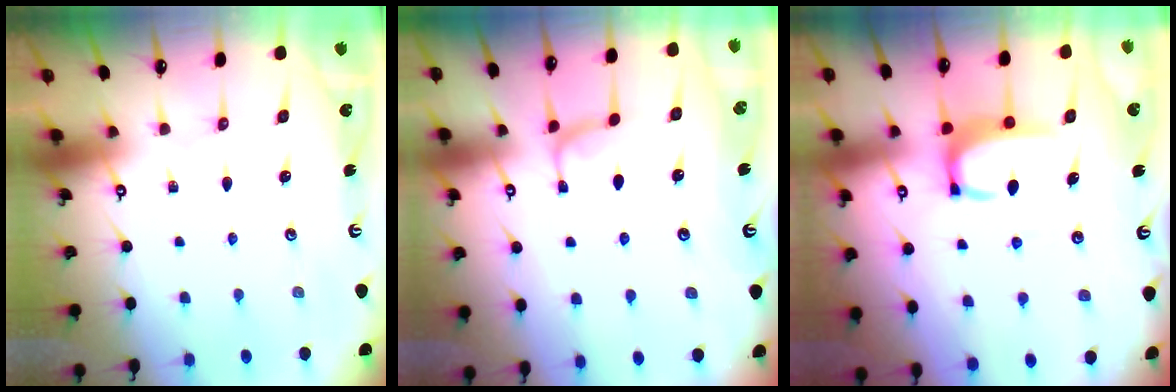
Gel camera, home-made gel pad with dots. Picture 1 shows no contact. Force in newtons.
{"total": 0.9, "press": 0.4, "slide": 0.8}
{"total": 4.0, "press": 3.9, "slide": 0.5}